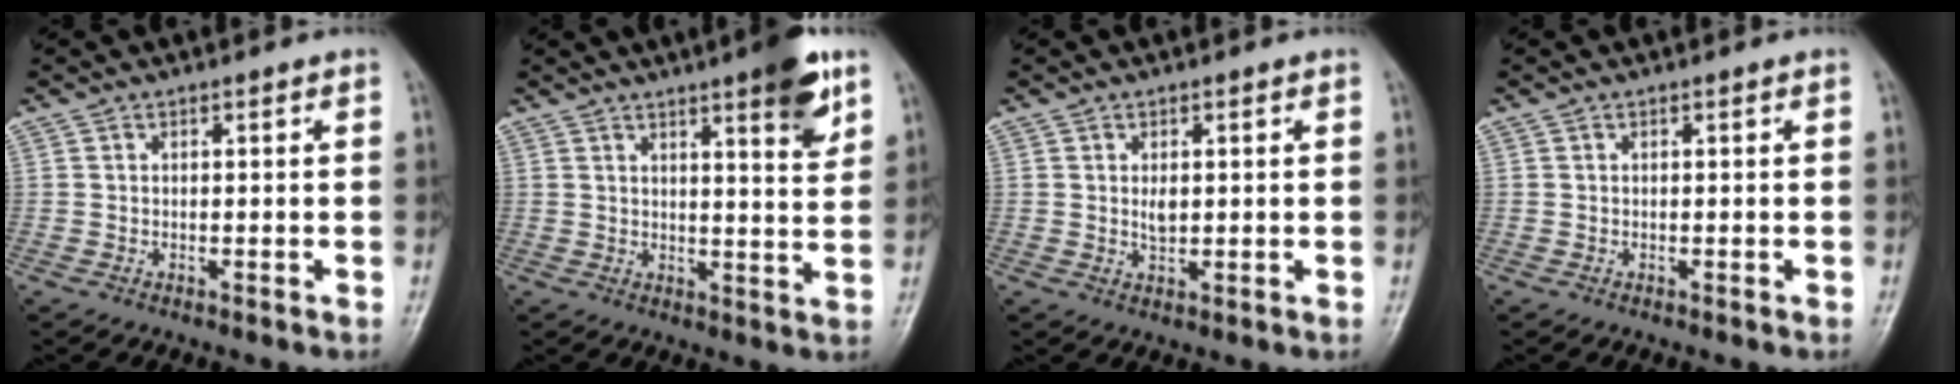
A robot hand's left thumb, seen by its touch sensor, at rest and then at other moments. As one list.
[{"total": 9.0, "force": [5.2, 1.8, 7.2], "torque": [-0.085, -0.027, 0.066]}, {"total": 2.4, "force": [0.4, 1.5, 1.8], "torque": [-0.025, -0.005, 0.008]}, {"total": 0.0}]